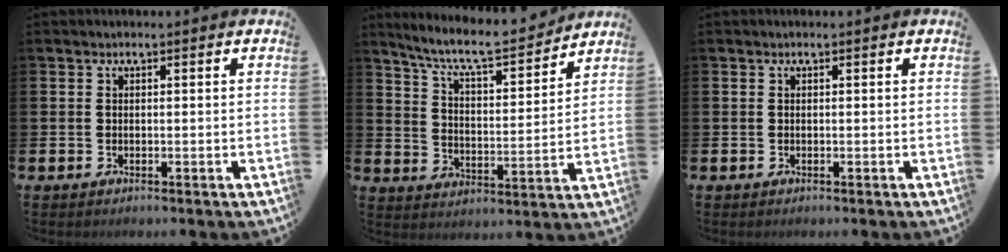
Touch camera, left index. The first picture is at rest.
{"total": 8.7, "force": [7.9, 1.4, 3.4], "torque": [-0.086, -0.052, 0.134]}
{"total": 0.0}